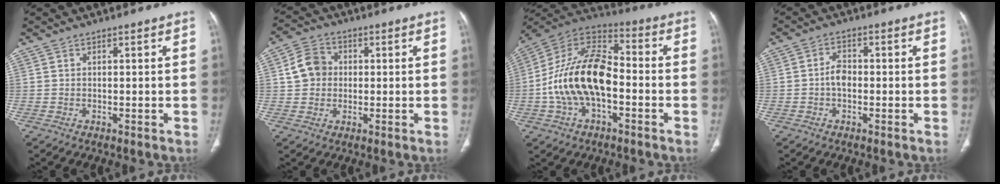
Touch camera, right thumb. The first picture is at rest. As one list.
[{"total": 6.7, "force": [0.6, 5.8, 3.2], "torque": [-0.045, 0.012, 0.004]}, {"total": 19.2, "force": [-3.1, 10.9, 15.5], "torque": [-0.278, 0.044, -0.059]}, {"total": 3.3, "force": [-0.6, 2.1, 2.4], "torque": [-0.033, 0.010, -0.018]}]